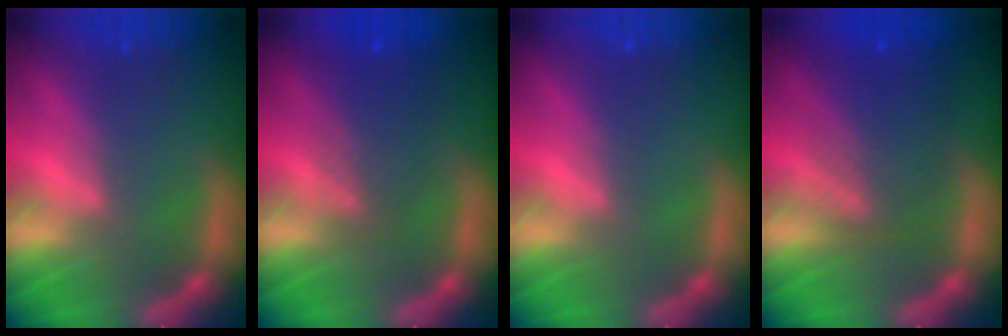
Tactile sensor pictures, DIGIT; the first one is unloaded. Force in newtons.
{"total": 4.1}
{"total": 0.0}
{"total": 6.0}